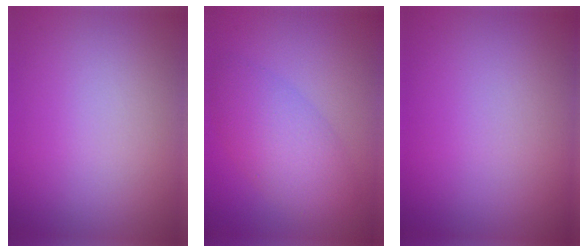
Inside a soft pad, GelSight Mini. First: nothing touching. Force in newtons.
{"total": 4.5, "press": 4.5, "slide": 0.1}
{"total": 0.0}